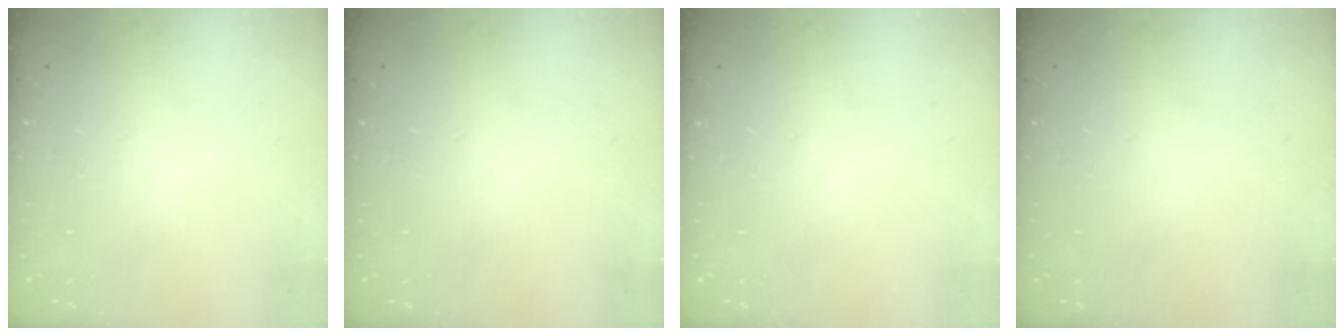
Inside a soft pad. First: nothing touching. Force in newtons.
{"total": 0.0}
{"total": 0.0}
{"total": 0.0}